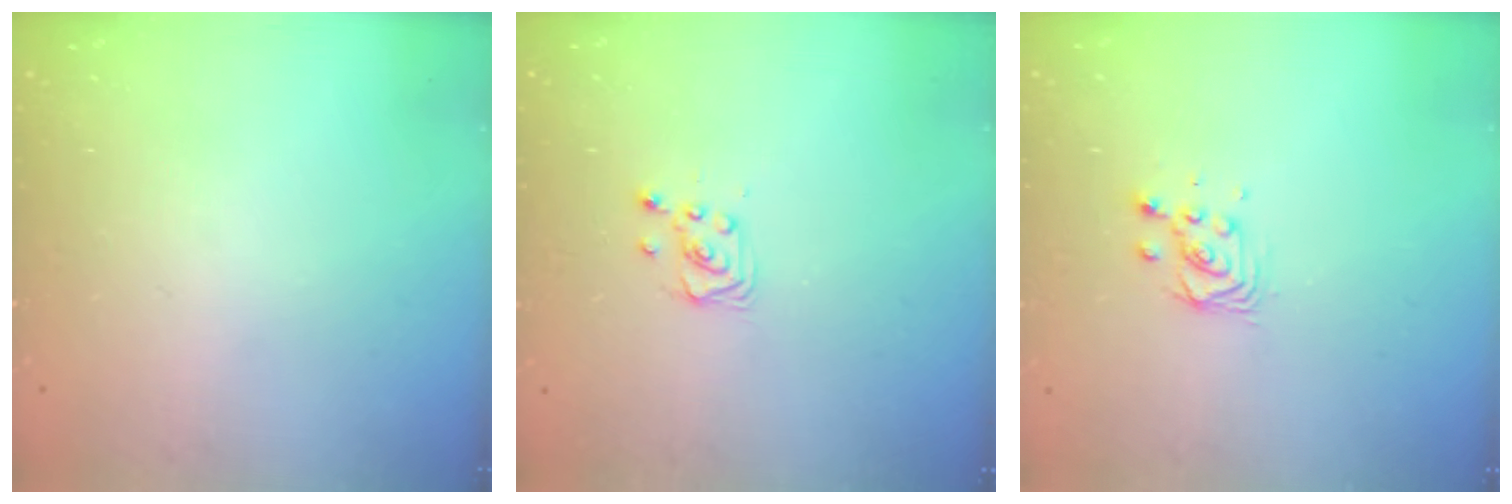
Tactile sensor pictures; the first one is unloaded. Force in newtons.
{"total": 2.9, "press": 2.9, "slide": 0.4}
{"total": 3.5, "press": 3.5, "slide": 0.2}